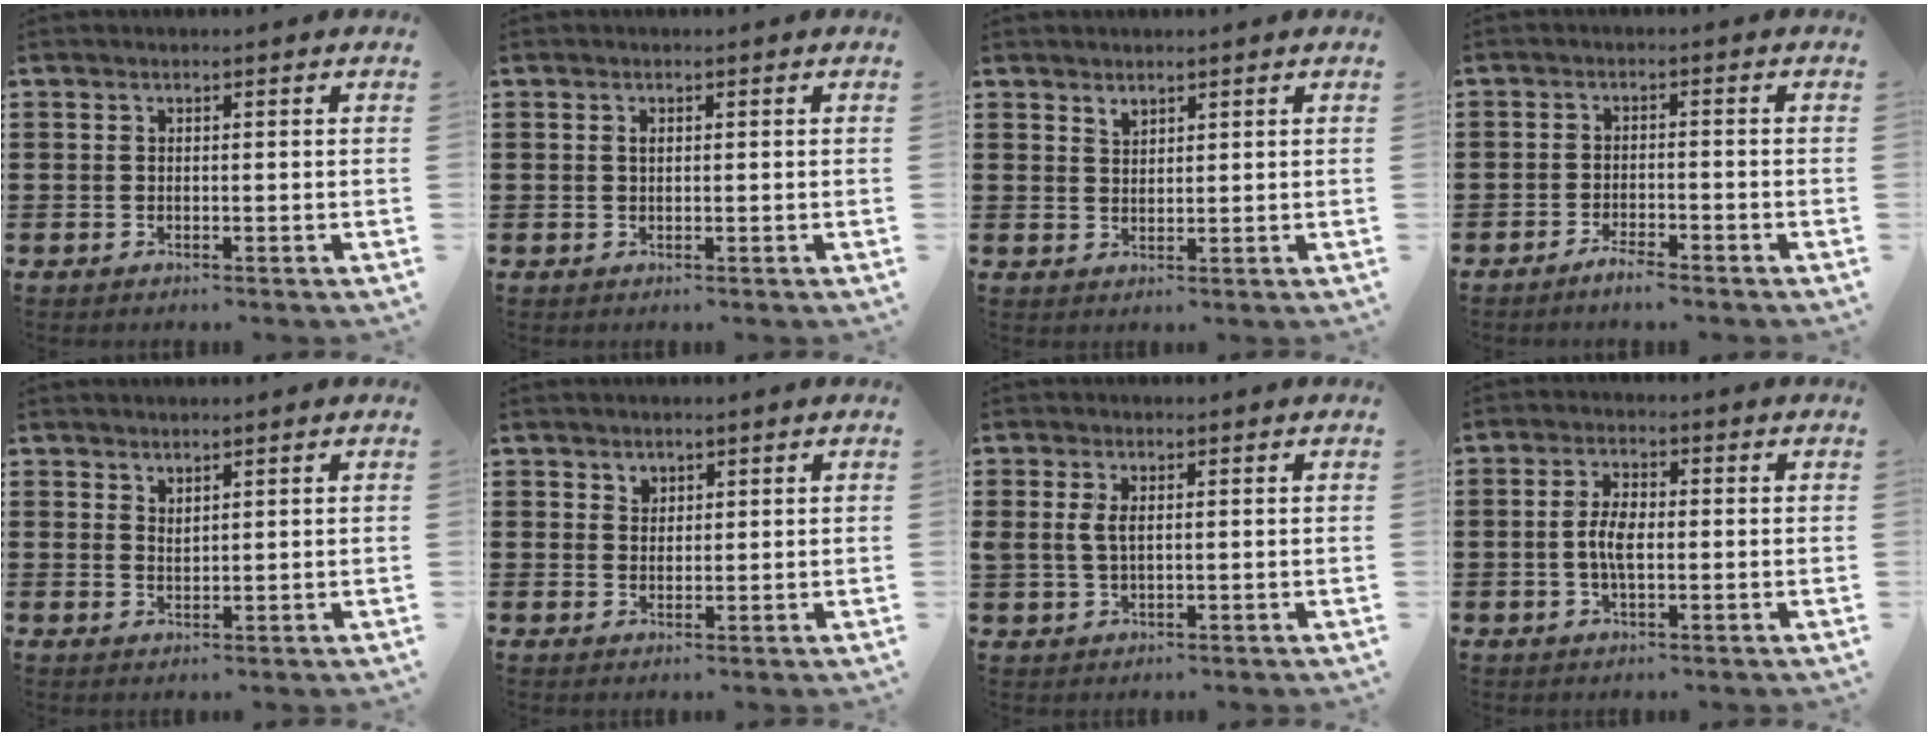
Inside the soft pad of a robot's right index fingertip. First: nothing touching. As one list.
[{"total": 0.7, "force": [0.2, 0.4, 0.6], "torque": [-0.014, 0.000, 0.004]}, {"total": 1.7, "force": [1.5, 0.7, 0.3], "torque": [-0.007, 0.000, 0.030]}, {"total": 2.2, "force": [-2.0, 0.1, 0.8], "torque": [-0.016, 0.003, -0.038]}, {"total": 1.5, "force": [1.5, 0.2, 0.0], "torque": [-0.002, 0.002, 0.030]}, {"total": 1.8, "force": [1.3, 1.2, 0.1], "torque": [-0.007, 0.004, 0.026]}, {"total": 2.7, "force": [0.6, 1.1, 2.3], "torque": [-0.056, 0.004, 0.007]}, {"total": 4.4, "force": [-0.4, 1.8, 4.0], "torque": [-0.088, -0.003, -0.012]}]